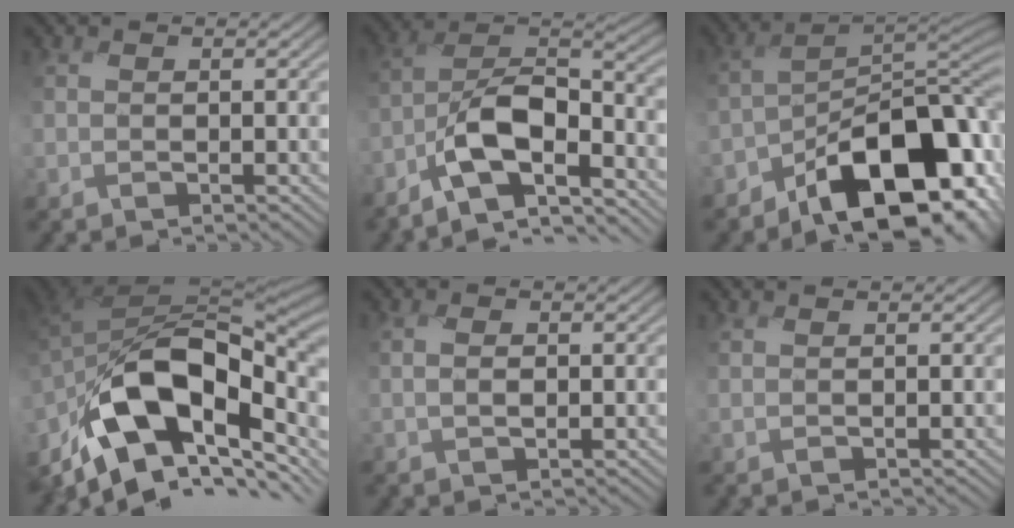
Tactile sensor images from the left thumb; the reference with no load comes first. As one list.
[{"total": 10.0, "force": [-6.8, 3.3, 6.6], "torque": [-0.107, 0.006, -0.150]}, {"total": 15.0, "force": [-8.7, 6.9, 10.1], "torque": [-0.134, -0.021, -0.162]}, {"total": 17.1, "force": [-5.7, 8.9, 13.4], "torque": [-0.246, -0.003, -0.107]}, {"total": 2.1, "force": [0.0, 1.1, 1.8], "torque": [-0.039, 0.001, -0.001]}, {"total": 0.7, "force": [0.6, -0.2, 0.4], "torque": [-0.009, 0.002, 0.013]}]